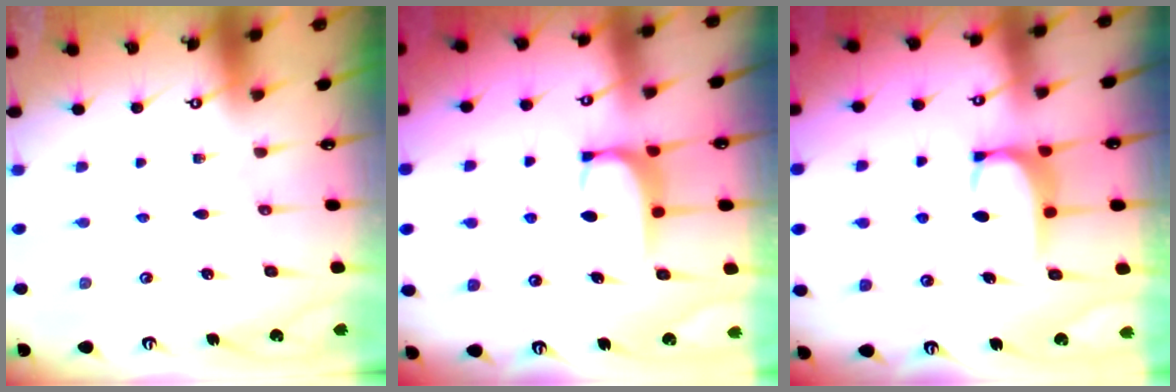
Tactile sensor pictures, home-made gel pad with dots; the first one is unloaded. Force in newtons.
{"total": 1.9, "press": 1.9, "slide": 0.5}
{"total": 1.8, "press": 1.7, "slide": 0.5}